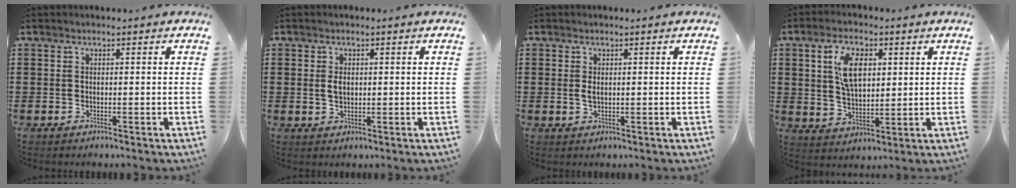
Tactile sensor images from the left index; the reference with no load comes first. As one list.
[{"total": 1.8, "force": [0.3, 1.0, 1.4], "torque": [-0.033, 0.006, 0.003]}, {"total": 1.2, "force": [0.1, 0.6, 1.1], "torque": [-0.024, 0.003, 0.001]}, {"total": 7.9, "force": [2.7, 3.9, 6.3], "torque": [-0.125, 0.003, 0.042]}]